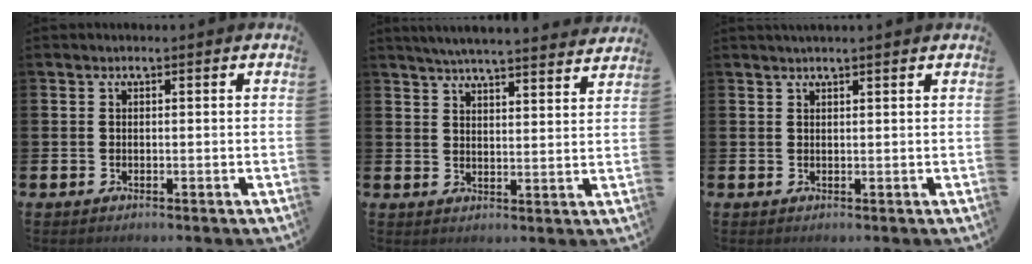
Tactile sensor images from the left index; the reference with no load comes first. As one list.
[{"total": 5.5, "force": [5.4, -0.1, 0.9], "torque": [-0.032, -0.031, 0.097]}, {"total": 1.3, "force": [1.2, -0.2, 0.4], "torque": [-0.006, 0.000, 0.022]}]